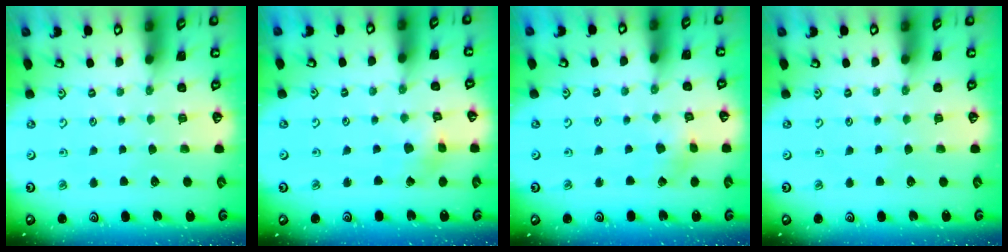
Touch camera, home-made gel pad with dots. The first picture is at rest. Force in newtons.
{"total": 2.9, "press": 2.9, "slide": 0.2}
{"total": 3.4, "press": 3.3, "slide": 0.4}
{"total": 0.0}